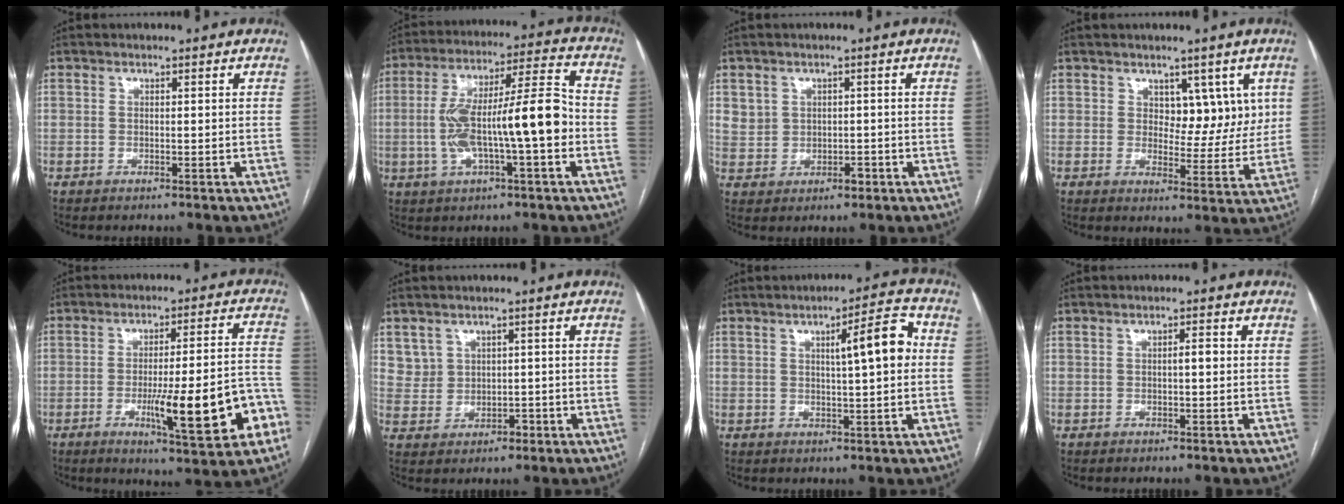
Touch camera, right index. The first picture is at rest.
{"total": 14.8, "force": [-2.2, 2.2, 14.5], "torque": [-0.259, 0.029, -0.032]}
{"total": 3.7, "force": [0.4, 3.4, 1.3], "torque": [-0.015, 0.009, 0.017]}
{"total": 6.3, "force": [2.9, 3.8, 4.0], "torque": [-0.035, 0.005, 0.045]}
{"total": 16.1, "force": [-5.7, 1.9, 14.9], "torque": [-0.196, 0.007, -0.072]}
{"total": 4.0, "force": [0.8, 3.9, 0.6], "torque": [-0.003, 0.009, 0.026]}
{"total": 7.7, "force": [1.5, 0.9, 7.5], "torque": [-0.107, 0.019, 0.020]}
{"total": 1.2, "force": [-0.1, 0.2, 1.2], "torque": [-0.017, 0.004, 0.000]}